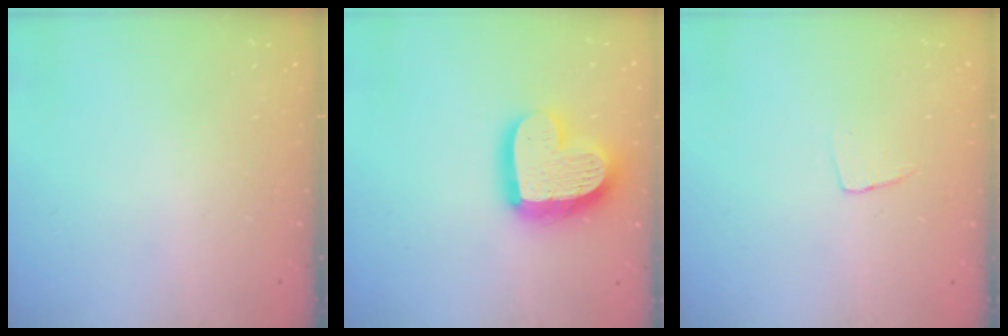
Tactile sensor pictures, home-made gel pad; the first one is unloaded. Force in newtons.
{"total": 17.9, "press": 17.8, "slide": 1.7}
{"total": 4.5, "press": 4.4, "slide": 0.3}